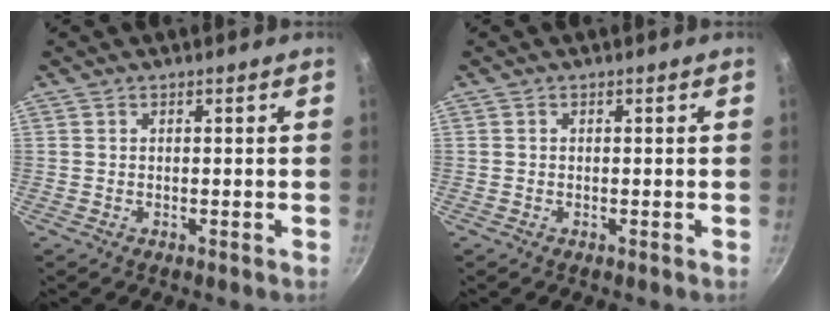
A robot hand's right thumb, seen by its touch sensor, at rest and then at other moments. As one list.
[{"total": 0.0}]